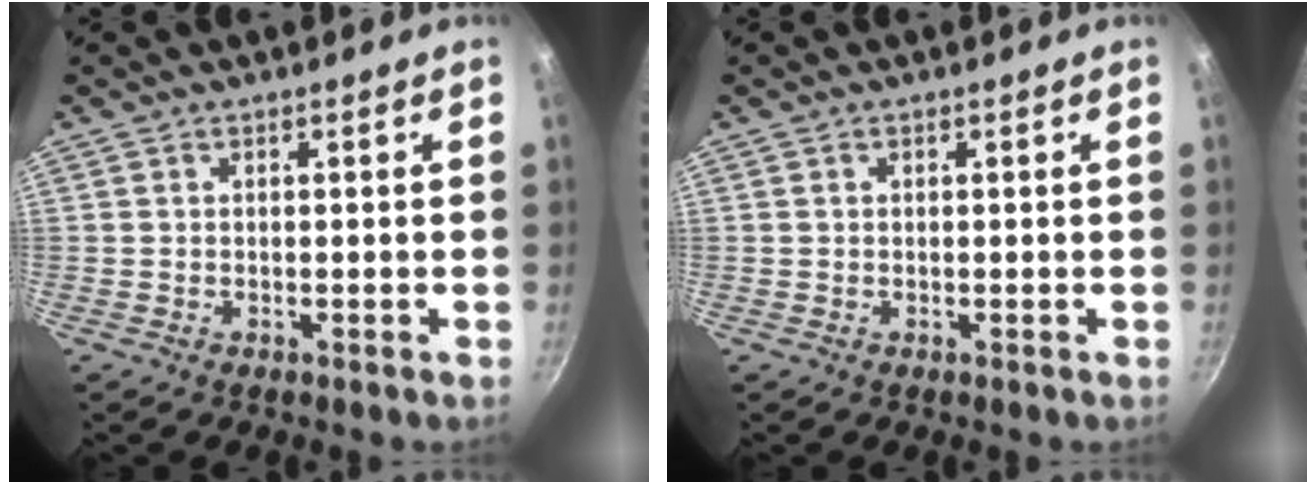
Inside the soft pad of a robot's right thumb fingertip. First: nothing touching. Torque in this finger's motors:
{"motor_torque": [-0.07, -0.16, 0.22, -0.06, -0.01]}